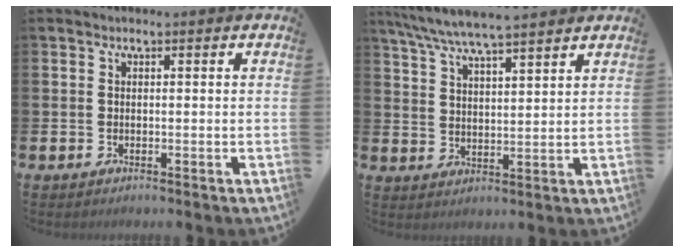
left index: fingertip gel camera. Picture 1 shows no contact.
{"total": 6.8, "force": [6.4, 0.2, 2.2], "torque": [-0.067, -0.026, 0.115]}